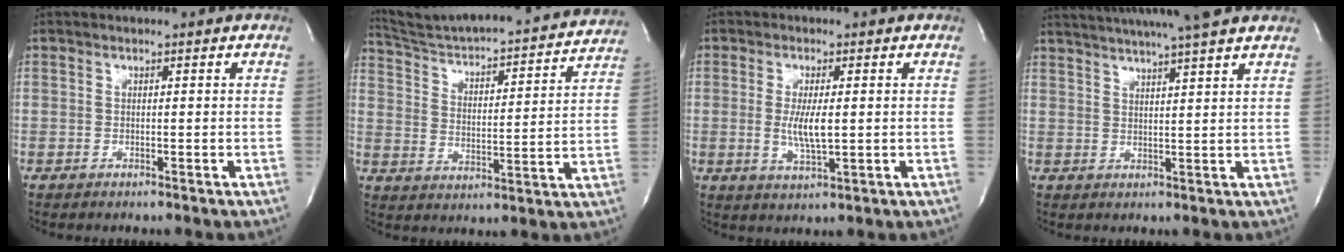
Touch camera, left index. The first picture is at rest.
{"total": 23.8, "force": [22.2, 2.2, 8.2], "torque": [-0.125, -0.033, 0.302]}
{"total": 4.9, "force": [-0.1, 0.9, 4.8], "torque": [-0.097, -0.012, -0.001]}
{"total": 15.7, "force": [13.6, -0.1, 7.8], "torque": [-0.134, 0.019, 0.185]}